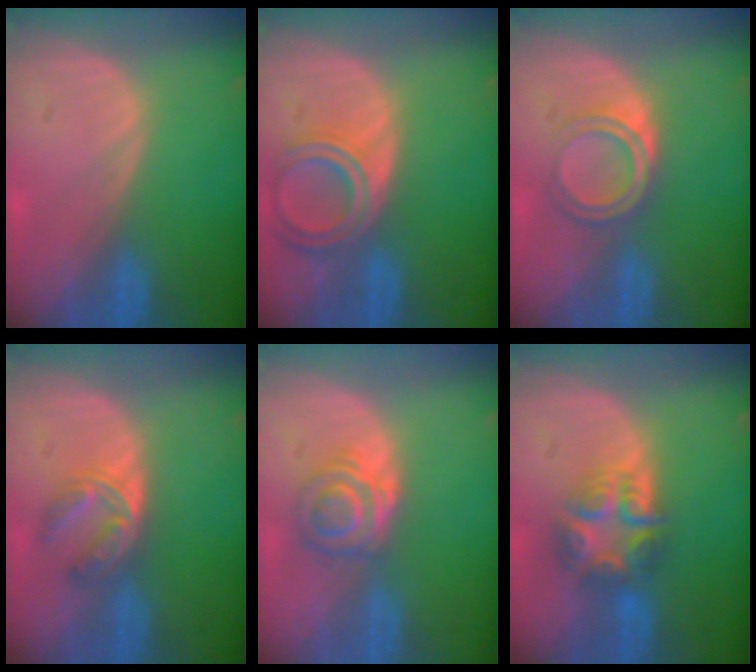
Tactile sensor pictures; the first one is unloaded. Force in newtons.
{"total": 6.7, "press": 6.1, "slide": 2.8}
{"total": 4.2, "press": 4.2, "slide": 0.3}
{"total": 5.9, "press": 4.8, "slide": 3.4}
{"total": 5.4, "press": 5.1, "slide": 1.6}
{"total": 7.8, "press": 6.7, "slide": 4.1}